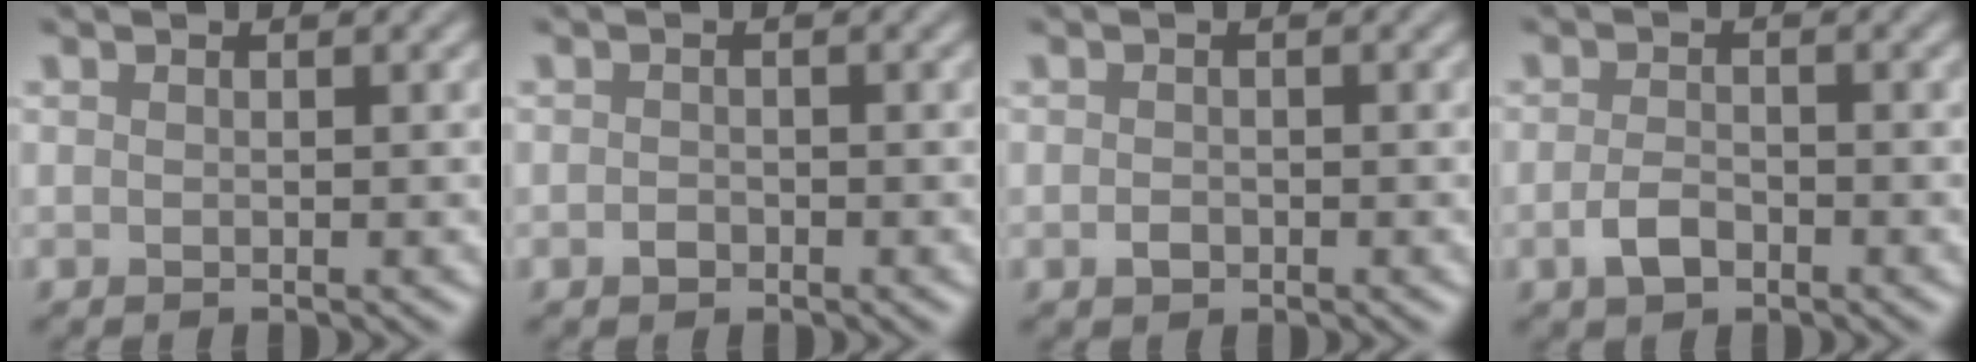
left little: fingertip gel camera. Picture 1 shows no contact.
{"total": 0.8, "force": [-0.5, 0.6, 0.2], "torque": [-0.003, -0.003, -0.014]}
{"total": 1.0, "force": [-0.4, 0.8, 0.5], "torque": [-0.009, -0.003, -0.012]}
{"total": 2.0, "force": [-1.1, 1.1, 1.3], "torque": [-0.027, 0.000, -0.026]}